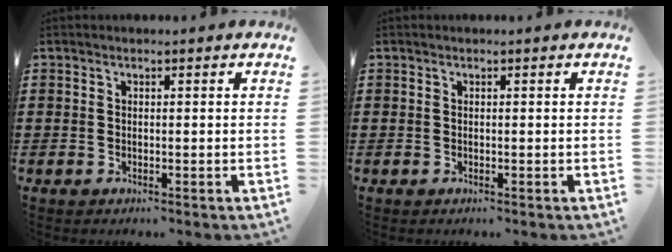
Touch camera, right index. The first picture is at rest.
{"total": 0.0}